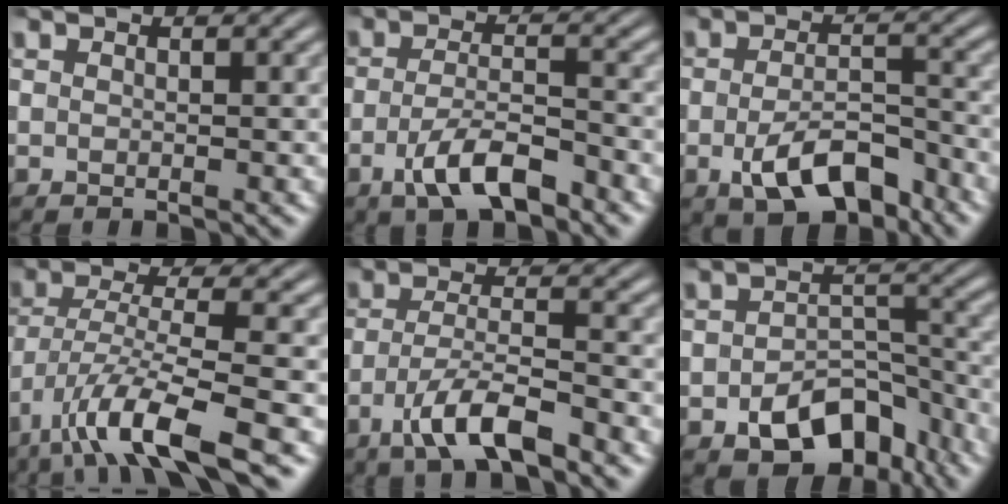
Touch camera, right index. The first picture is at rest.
{"total": 5.1, "force": [-3.1, 1.7, 3.6], "torque": [-0.065, -0.020, -0.045]}
{"total": 5.7, "force": [-3.4, 2.4, 3.9], "torque": [-0.060, -0.020, -0.047]}
{"total": 6.9, "force": [-3.6, 1.9, 5.6], "torque": [-0.119, -0.030, -0.042]}
{"total": 4.9, "force": [-2.9, 1.2, 3.8], "torque": [-0.073, -0.019, -0.041]}
{"total": 7.1, "force": [-4.5, 4.0, 3.8], "torque": [-0.037, -0.011, -0.064]}